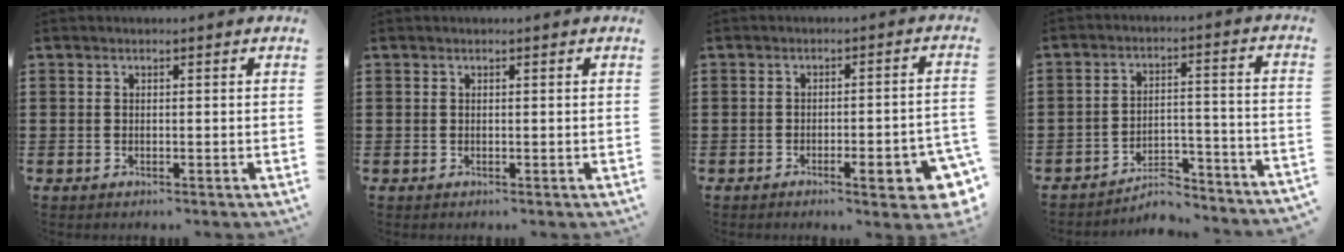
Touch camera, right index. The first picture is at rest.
{"total": 0.0}
{"total": 6.3, "force": [-3.0, 1.2, 5.4], "torque": [-0.082, -0.006, -0.044]}
{"total": 6.1, "force": [-5.8, 0.7, 1.9], "torque": [-0.036, 0.002, -0.114]}